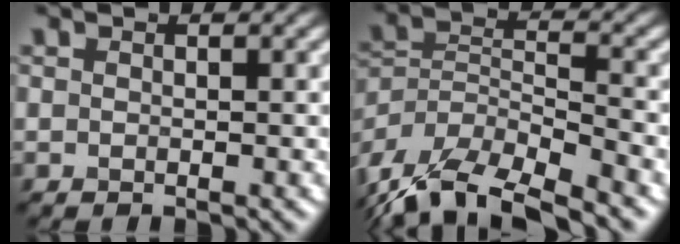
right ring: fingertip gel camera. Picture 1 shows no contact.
{"total": 11.9, "force": [-9.8, 4.1, 5.5], "torque": [-0.099, -0.004, -0.155]}